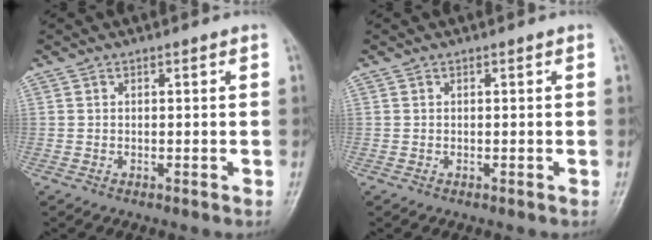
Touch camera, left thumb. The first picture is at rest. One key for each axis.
{"total": 0.0}